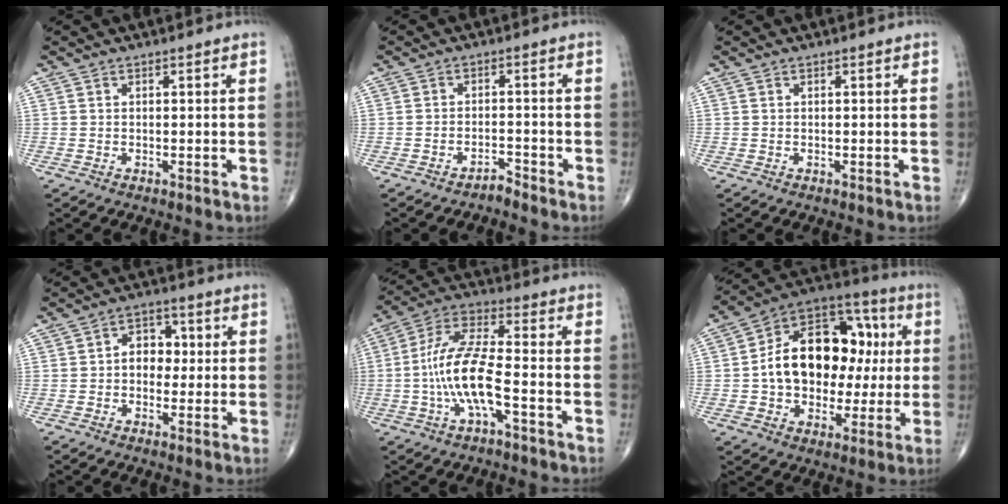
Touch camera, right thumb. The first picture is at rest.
{"total": 1.9, "force": [-1.9, 0.3, 0.0], "torque": [0.004, 0.009, -0.032]}
{"total": 0.0}
{"total": 6.2, "force": [0.2, 4.6, 4.1], "torque": [-0.028, 0.015, -0.005]}
{"total": 12.7, "force": [-3.2, 3.9, 11.6], "torque": [-0.251, 0.042, -0.063]}
{"total": 22.3, "force": [1.2, 15.5, 16.0], "torque": [-0.213, 0.037, 0.022]}